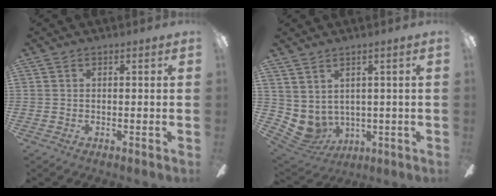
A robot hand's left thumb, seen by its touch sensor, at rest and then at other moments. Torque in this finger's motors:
{"motor_torque": [0.17, 0.19, 0.35, -0.50, 0.03]}